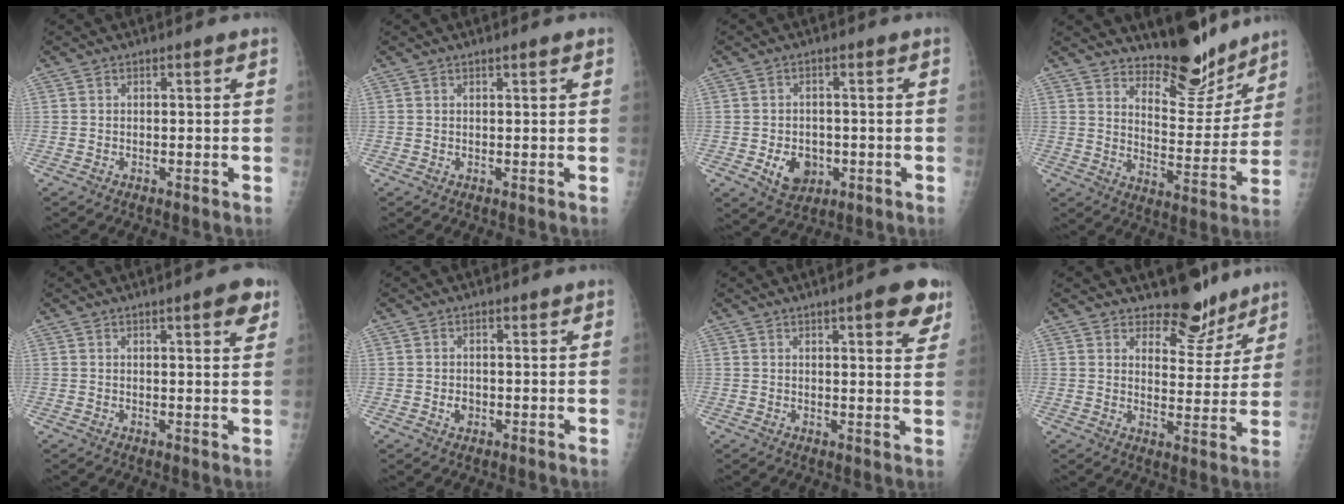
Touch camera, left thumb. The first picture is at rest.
{"total": 0.9, "force": [0.7, 0.0, 0.6], "torque": [-0.008, 0.000, 0.010]}
{"total": 6.4, "force": [-1.6, 5.1, 3.6], "torque": [-0.034, 0.002, -0.015]}
{"total": 12.2, "force": [11.0, 3.8, 3.7], "torque": [-0.020, -0.096, 0.178]}
{"total": 5.3, "force": [3.0, 1.2, 4.2], "torque": [-0.045, -0.011, 0.035]}
{"total": 1.6, "force": [-0.1, 1.4, 0.8], "torque": [-0.006, 0.001, 0.002]}
{"total": 7.9, "force": [4.4, 2.0, 6.2], "torque": [-0.059, -0.017, 0.052]}
{"total": 8.1, "force": [7.0, 3.6, 1.9], "torque": [0.006, -0.058, 0.107]}